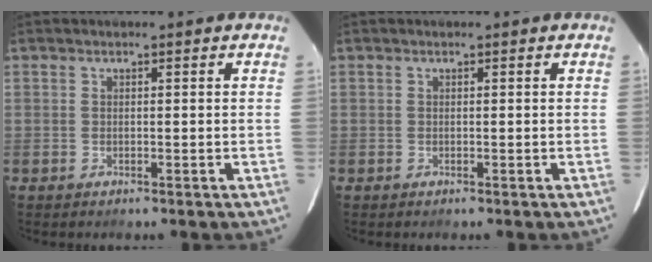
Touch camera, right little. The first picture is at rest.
{"total": 0.0}